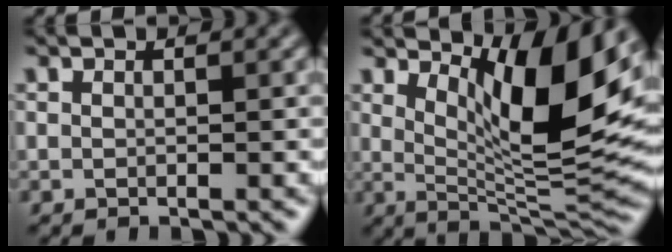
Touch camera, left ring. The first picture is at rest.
{"total": 10.0, "force": [3.9, 2.9, 8.7], "torque": [-0.136, -0.011, 0.076]}